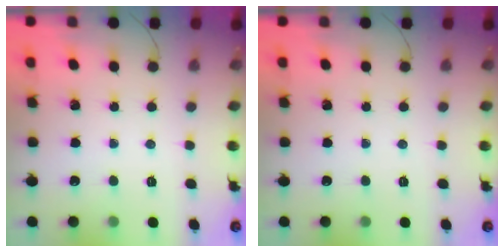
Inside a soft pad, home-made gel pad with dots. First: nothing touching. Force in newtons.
{"total": 0.0}